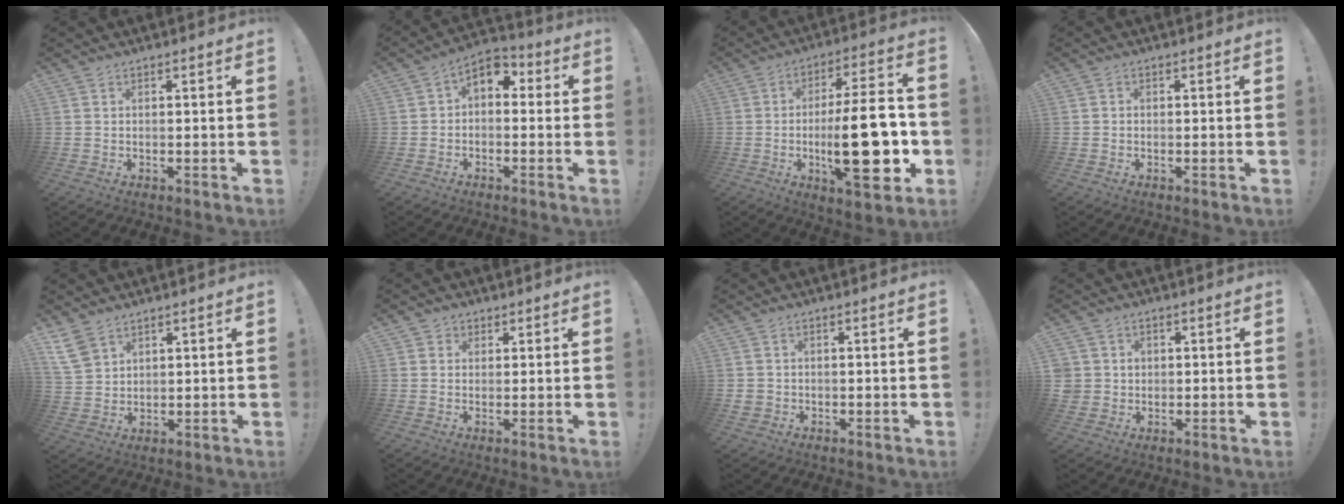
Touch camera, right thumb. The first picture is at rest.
{"total": 5.7, "force": [0.1, 4.3, 3.7], "torque": [-0.053, 0.011, 0.008]}
{"total": 24.6, "force": [-3.7, 8.1, 22.9], "torque": [-0.365, -0.003, -0.058]}
{"total": 0.7, "force": [-0.5, 0.5, 0.1], "torque": [-0.003, 0.004, -0.008]}
{"total": 6.9, "force": [4.4, 4.2, 3.3], "torque": [-0.067, -0.016, 0.086]}
{"total": 2.4, "force": [1.0, 2.2, 0.3], "torque": [0.004, -0.004, 0.016]}
{"total": 1.9, "force": [-0.1, 1.8, 0.6], "torque": [-0.013, 0.004, 0.000]}
{"total": 4.1, "force": [0.7, 4.0, 0.8], "torque": [-0.014, 0.003, 0.016]}